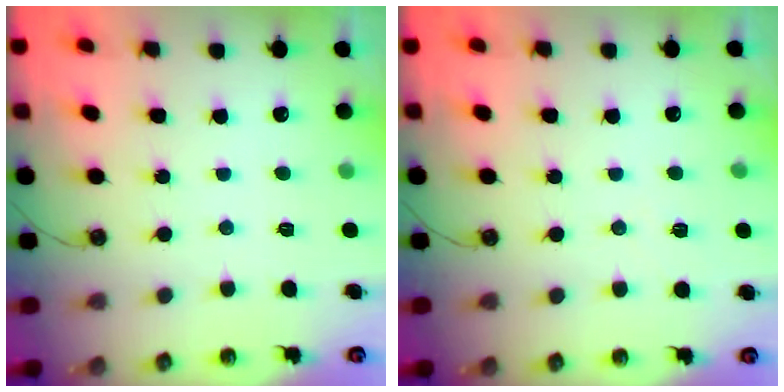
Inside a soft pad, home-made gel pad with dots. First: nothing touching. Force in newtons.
{"total": 6.0, "press": 4.5, "slide": 4.1}